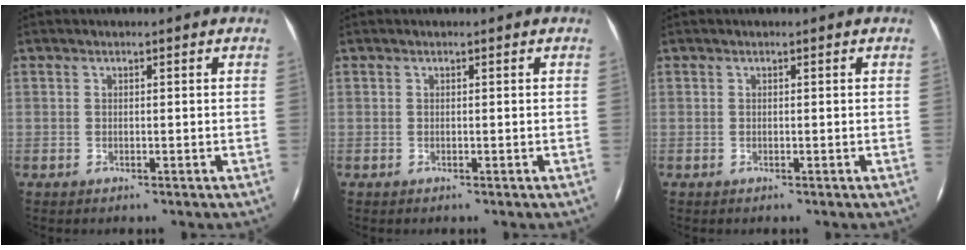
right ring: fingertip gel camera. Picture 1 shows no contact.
{"total": 0.0}
{"total": 0.0}